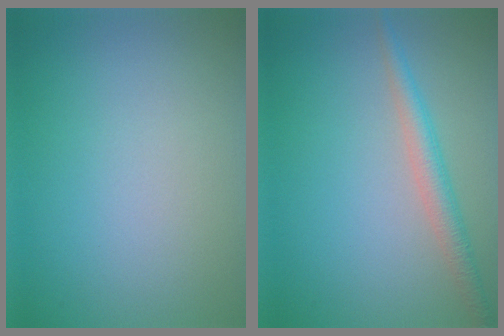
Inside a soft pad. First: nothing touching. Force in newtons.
{"total": 2.6, "press": 2.6, "slide": 0.0}